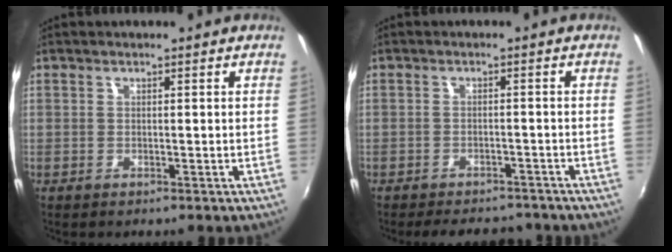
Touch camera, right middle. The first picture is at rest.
{"total": 9.8, "force": [-8.4, 3.5, 3.6], "torque": [-0.083, -0.005, -0.111]}